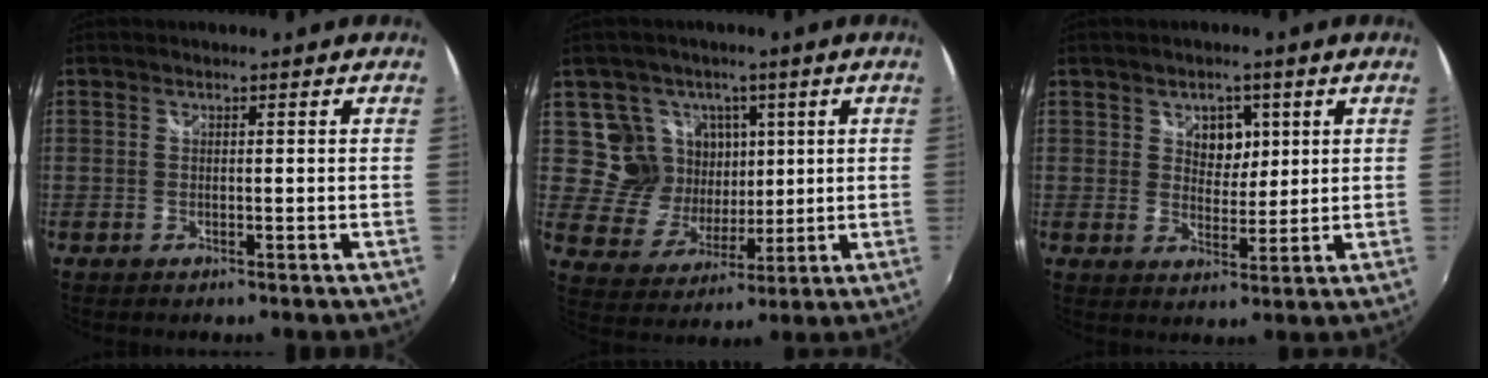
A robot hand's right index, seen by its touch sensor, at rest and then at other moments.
{"total": 10.2, "force": [3.7, 9.3, 2.3], "torque": [-0.061, 0.002, 0.074]}
{"total": 5.0, "force": [1.9, 3.7, 2.8], "torque": [-0.034, 0.003, 0.033]}